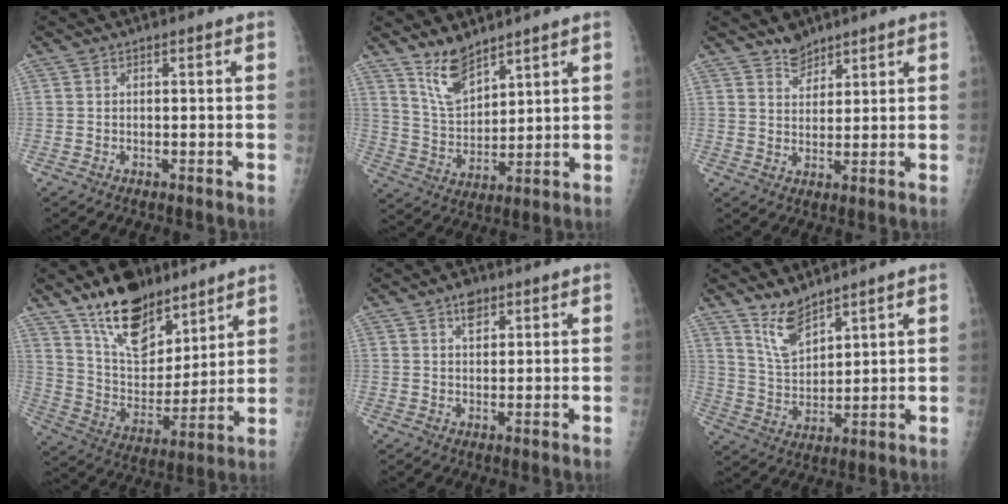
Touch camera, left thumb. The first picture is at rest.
{"total": 8.0, "force": [6.4, 3.0, 3.8], "torque": [-0.054, -0.050, 0.137]}
{"total": 3.7, "force": [3.2, 1.8, 0.5], "torque": [0.012, -0.026, 0.055]}
{"total": 18.6, "force": [13.0, 9.0, 9.7], "torque": [-0.107, -0.077, 0.232]}
{"total": 3.4, "force": [2.1, 2.0, 1.9], "torque": [-0.018, -0.008, 0.033]}
{"total": 7.2, "force": [5.9, 2.5, 3.2], "torque": [-0.048, -0.048, 0.129]}